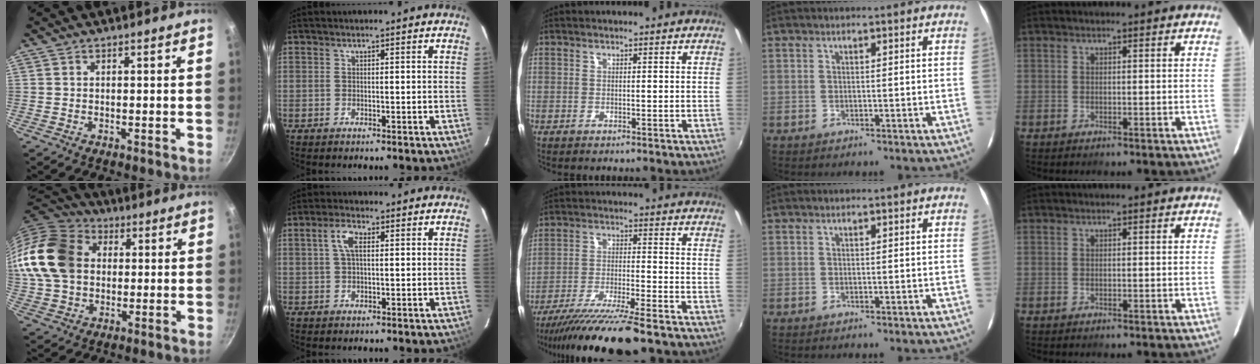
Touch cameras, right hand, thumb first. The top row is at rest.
{"thumb": {"total": 19.7, "force": [2.7, 15.2, 12.3], "torque": [-0.236, 0.029, 0.042]}, "index": {"total": 3.9, "force": [0.9, 1.6, 3.4], "torque": [-0.068, 0.010, 0.018]}, "middle": {"total": 15.2, "force": [-12.7, 0.5, 8.3], "torque": [-0.167, -0.038, -0.216]}}